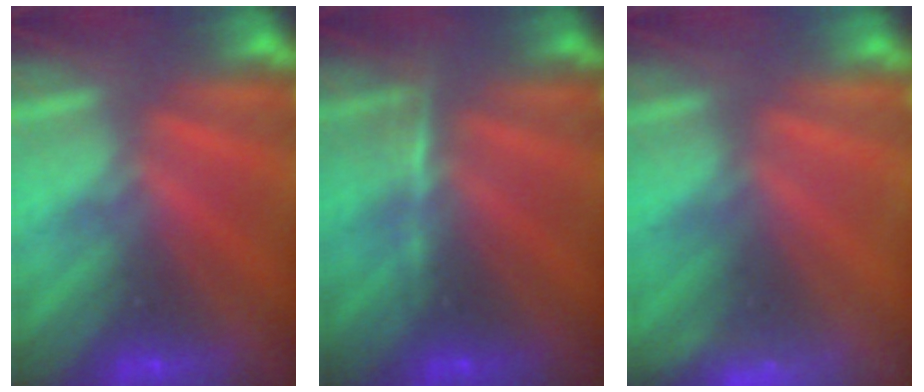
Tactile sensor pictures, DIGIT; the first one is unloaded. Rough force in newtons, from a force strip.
{"total": 2.8}
{"total": 3.3}